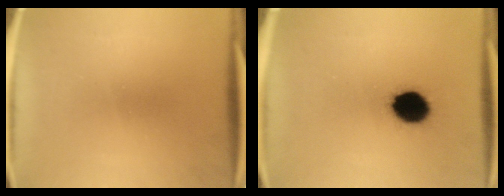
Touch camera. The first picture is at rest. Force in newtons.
{"total": 10.8}